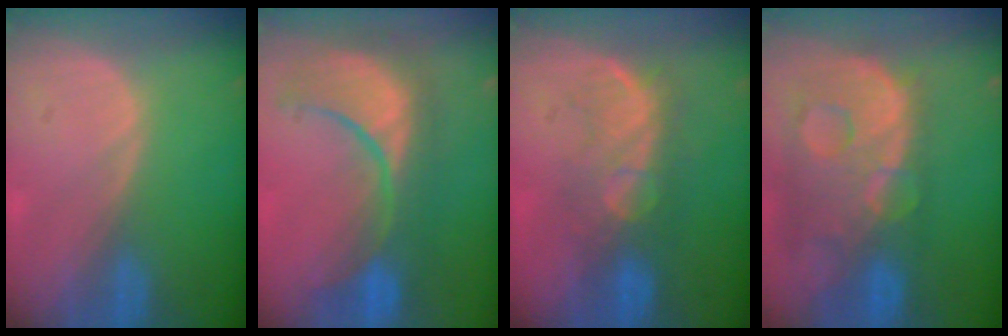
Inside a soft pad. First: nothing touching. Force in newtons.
{"total": 10.9, "press": 10.2, "slide": 3.9}
{"total": 7.6, "press": 7.3, "slide": 2.1}
{"total": 13.8, "press": 11.2, "slide": 8.0}